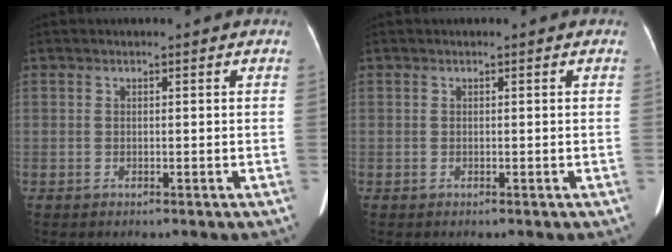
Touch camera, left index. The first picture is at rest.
{"total": 0.0}